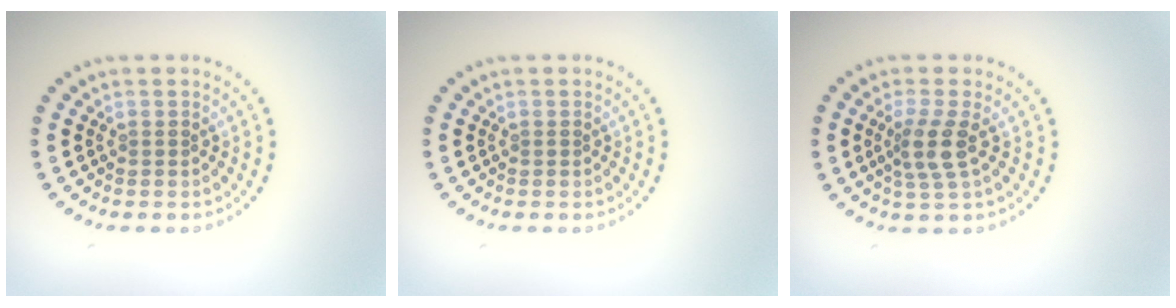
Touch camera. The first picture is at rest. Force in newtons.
{"total": 0.0}
{"total": 2.7, "press": 2.2, "slide": 1.6}